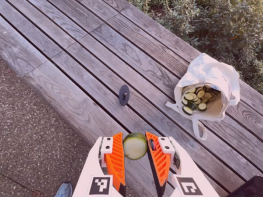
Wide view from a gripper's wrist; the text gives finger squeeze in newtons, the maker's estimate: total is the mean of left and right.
{"total": 9.0, "left": 9.8, "right": 8.2}